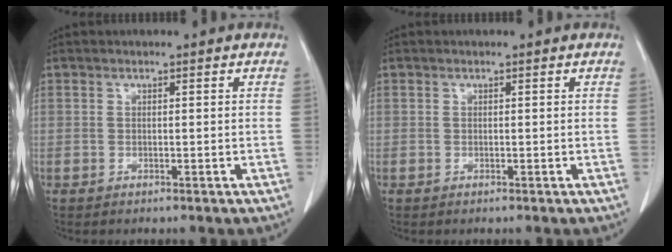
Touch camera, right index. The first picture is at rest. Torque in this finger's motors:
{"motor_torque": [0.00, 0.00, 0.01, 0.00]}